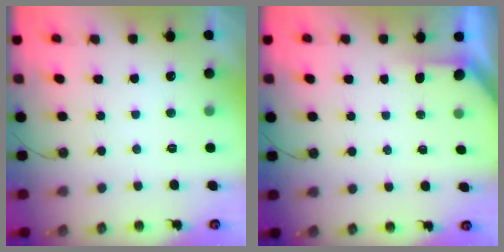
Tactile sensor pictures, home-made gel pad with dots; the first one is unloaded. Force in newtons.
{"total": 1.5, "press": 1.5, "slide": 0.1}